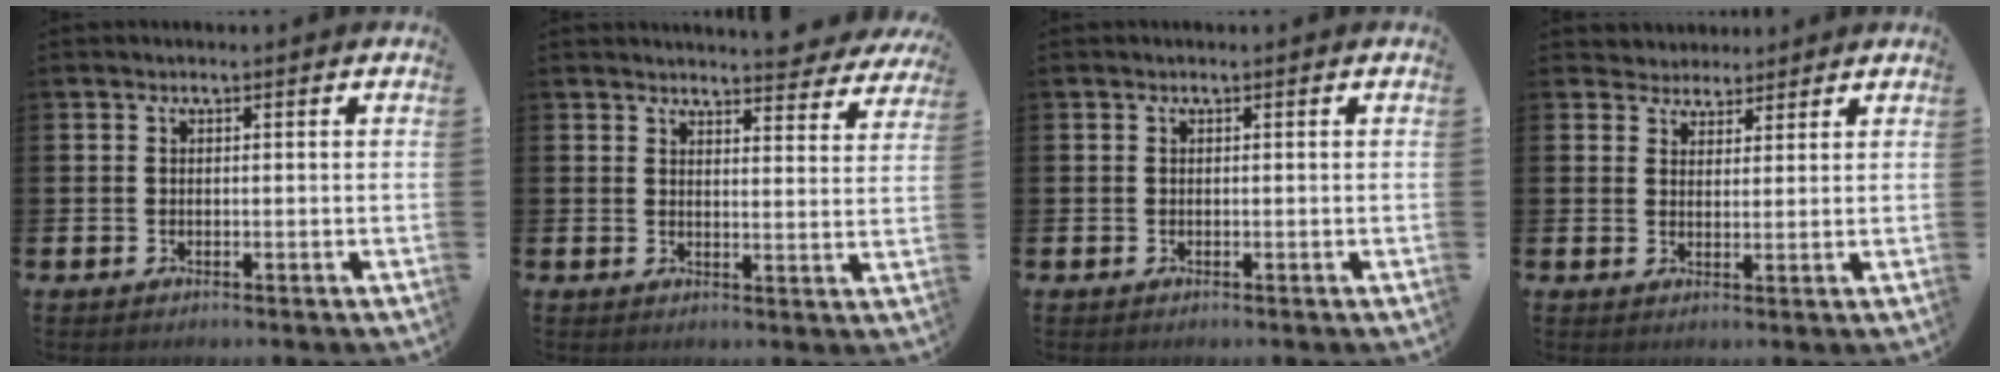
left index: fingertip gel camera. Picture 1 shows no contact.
{"total": 4.1, "force": [4.1, 0.3, 0.3], "torque": [-0.007, -0.027, 0.072]}
{"total": 0.0}
{"total": 3.6, "force": [3.2, 1.6, -0.5], "torque": [-0.007, -0.013, 0.057]}